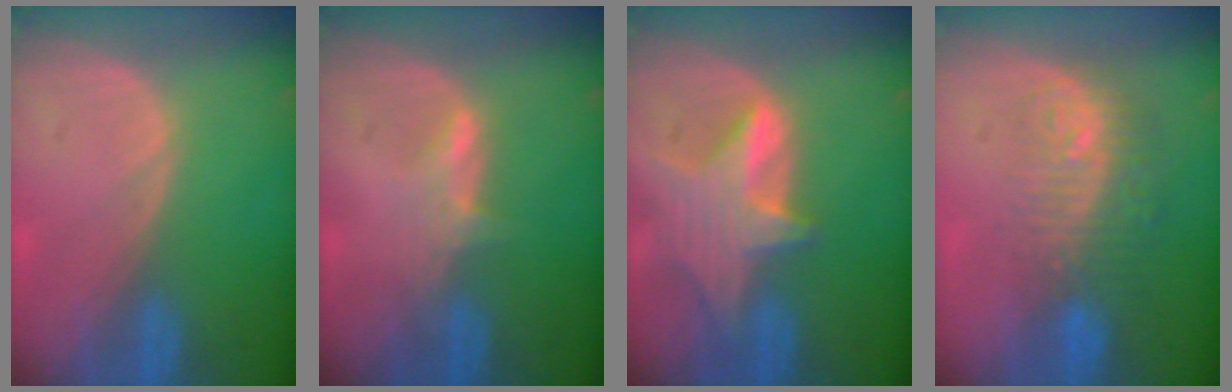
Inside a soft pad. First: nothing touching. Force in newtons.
{"total": 2.6, "press": 2.5, "slide": 0.3}
{"total": 7.1, "press": 6.8, "slide": 1.9}
{"total": 9.7, "press": 8.0, "slide": 5.5}